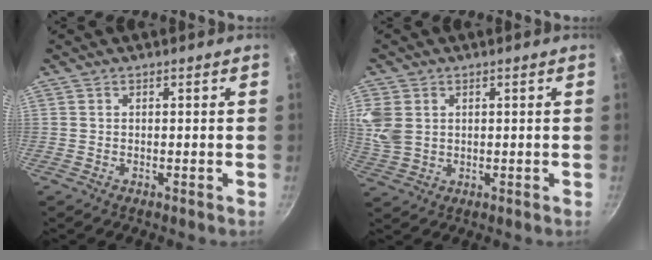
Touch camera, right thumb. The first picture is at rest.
{"total": 7.6, "force": [1.6, 5.7, 4.7], "torque": [-0.109, 0.001, 0.041]}